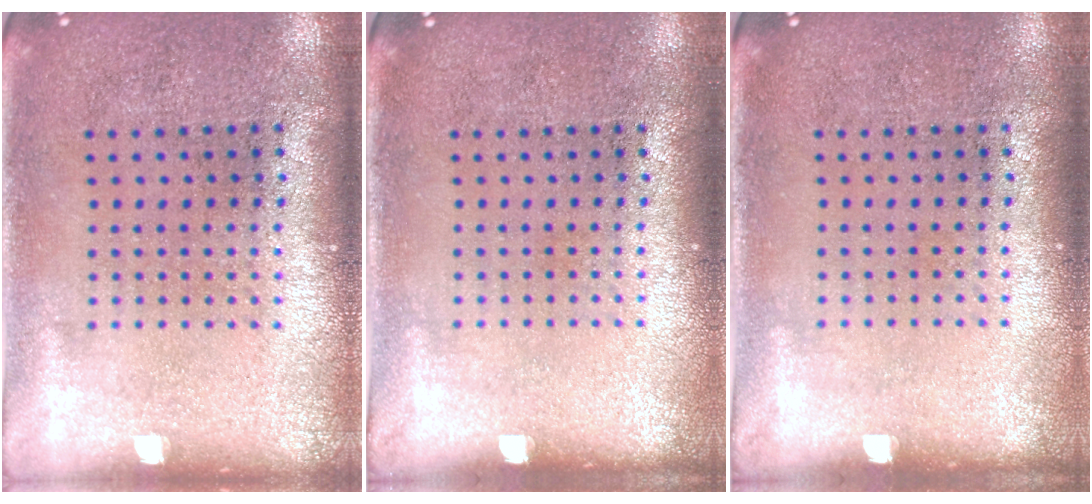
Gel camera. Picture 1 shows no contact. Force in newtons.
{"total": 0.0}
{"total": 0.0}